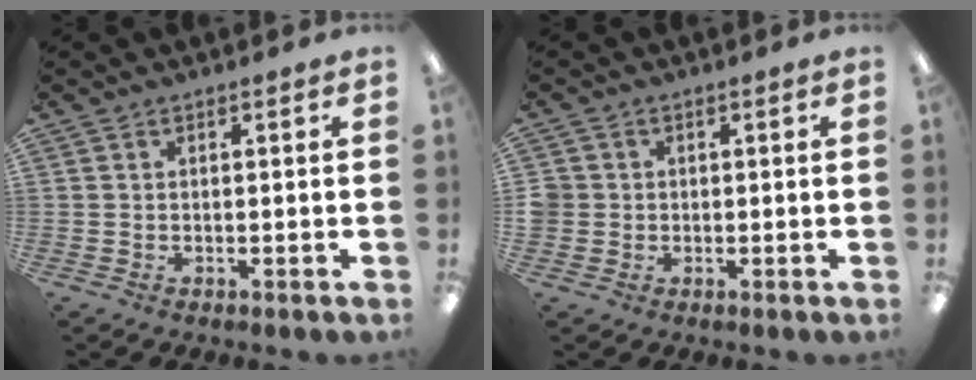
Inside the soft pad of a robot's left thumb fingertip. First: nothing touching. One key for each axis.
{"total": 2.6, "fx": 0.1, "fy": 2.6, "fz": 0.5, "tx": -0.011, "ty": 0.005, "tz": 0.002}